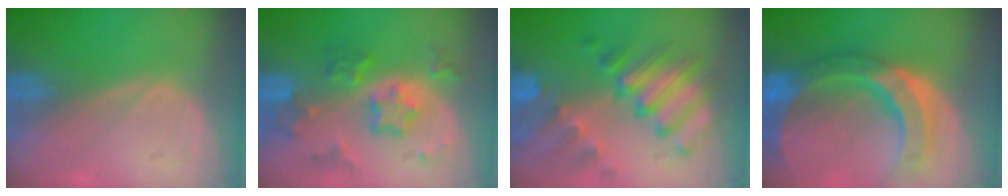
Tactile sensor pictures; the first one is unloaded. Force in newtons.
{"total": 7.8, "press": 6.8, "slide": 3.9}
{"total": 10.2, "press": 8.9, "slide": 5.0}
{"total": 11.5, "press": 9.8, "slide": 5.9}